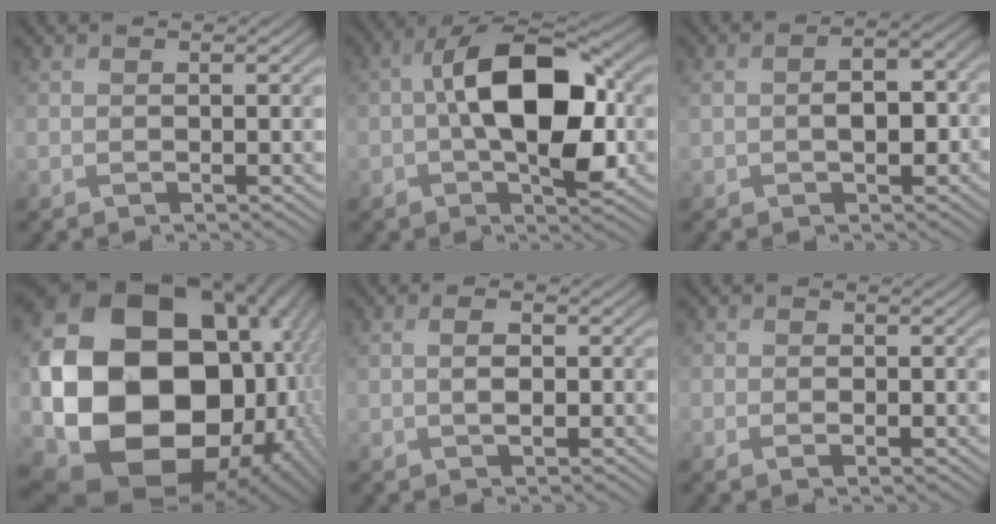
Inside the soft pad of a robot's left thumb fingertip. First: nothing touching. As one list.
[{"total": 12.7, "force": [-0.3, 6.6, 10.8], "torque": [-0.179, 0.007, -0.011]}, {"total": 5.2, "force": [-0.4, 3.3, 4.1], "torque": [-0.074, -0.007, 0.000]}, {"total": 24.5, "force": [-1.5, 19.8, 14.2], "torque": [-0.315, -0.079, 0.002]}, {"total": 2.6, "force": [0.2, 1.5, 2.1], "torque": [-0.026, -0.004, -0.004]}, {"total": 2.2, "force": [-0.6, 1.7, 1.3], "torque": [-0.015, -0.006, -0.013]}]